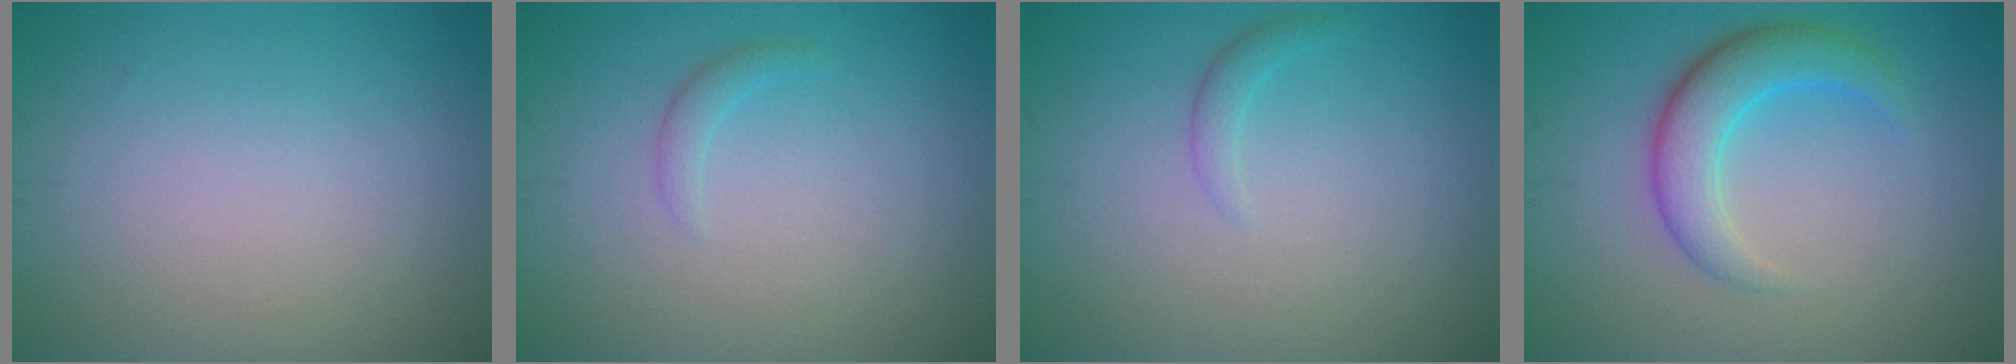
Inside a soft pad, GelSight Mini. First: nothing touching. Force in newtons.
{"total": 1.0, "press": 1.0, "slide": 0.1}
{"total": 1.1, "press": 1.1, "slide": 0.1}
{"total": 4.4, "press": 4.4, "slide": 0.3}